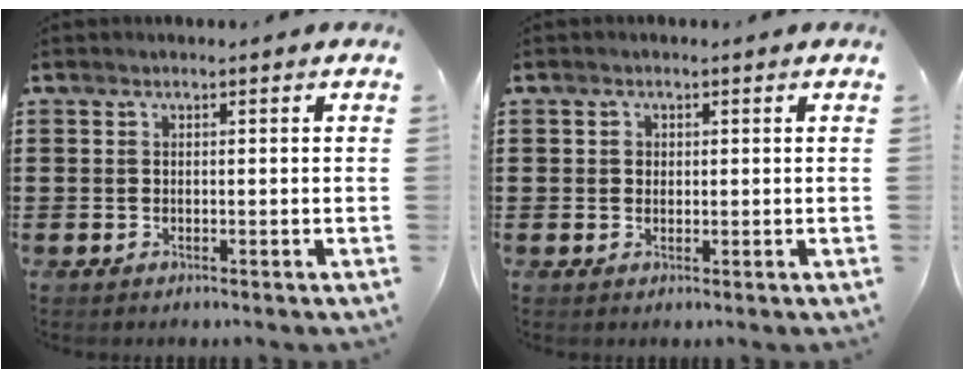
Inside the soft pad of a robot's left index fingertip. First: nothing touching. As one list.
[{"total": 1.1, "force": [0.3, 0.9, 0.4], "torque": [-0.011, 0.005, 0.007]}]